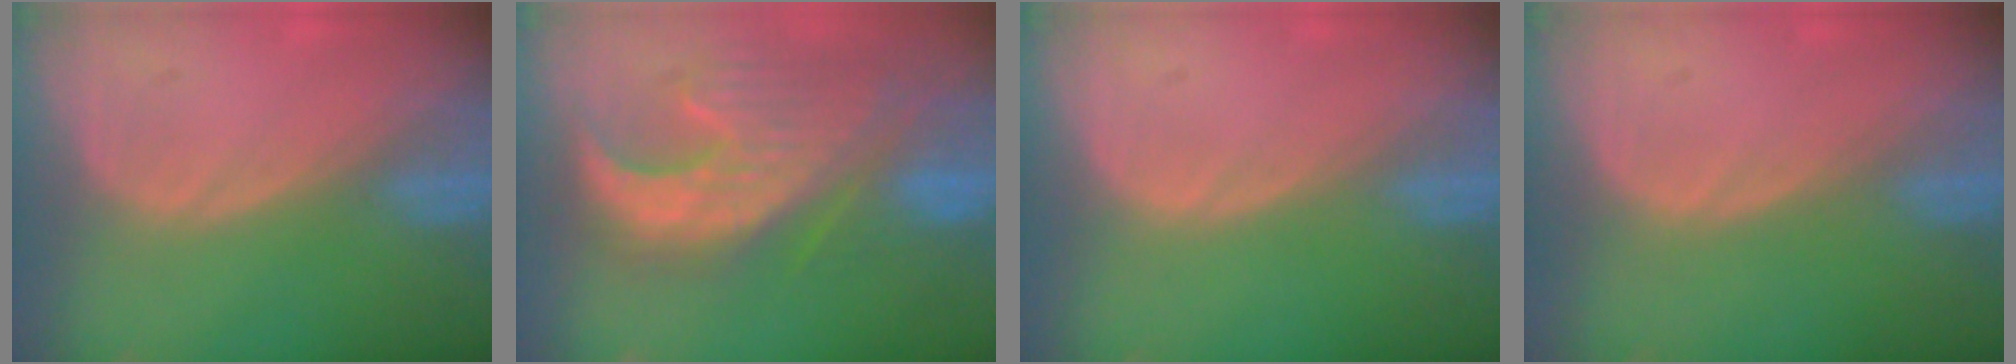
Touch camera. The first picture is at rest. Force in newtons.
{"total": 12.2, "press": 11.2, "slide": 4.9}
{"total": 0.0}
{"total": 0.0}